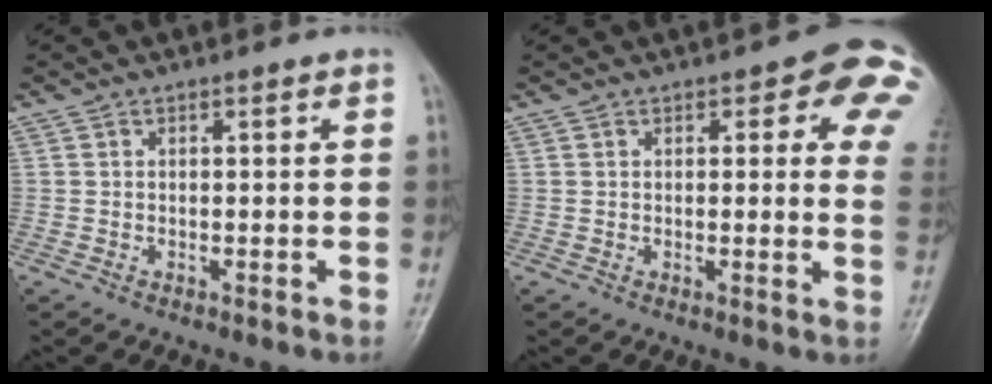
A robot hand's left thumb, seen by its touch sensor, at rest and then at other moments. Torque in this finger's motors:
{"motor_torque": [2.62, 2.39, 1.38, -1.39, 0.23]}